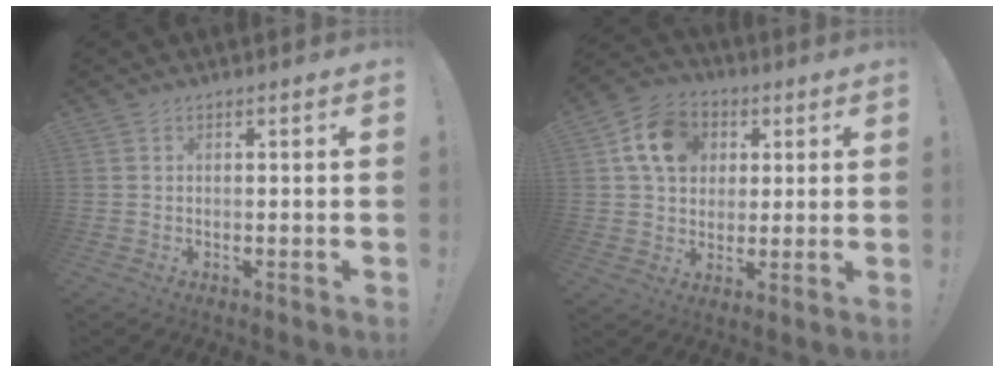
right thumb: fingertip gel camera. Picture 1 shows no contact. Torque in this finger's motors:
{"motor_torque": [0.88, 2.23, 0.64, -0.35, 0.06]}